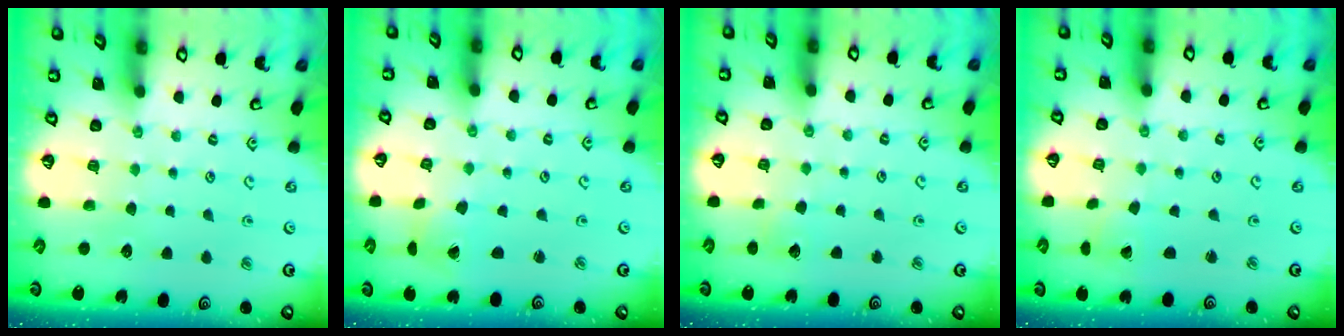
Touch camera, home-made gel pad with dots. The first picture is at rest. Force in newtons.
{"total": 1.6, "press": 1.6, "slide": 0.2}
{"total": 2.4, "press": 2.4, "slide": 0.2}
{"total": 2.6, "press": 2.6, "slide": 0.2}